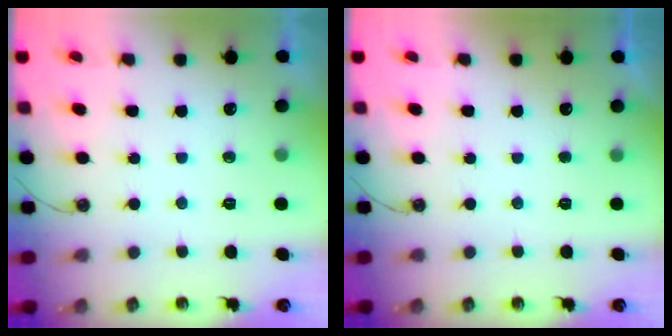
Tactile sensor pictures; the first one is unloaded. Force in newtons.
{"total": 0.0}